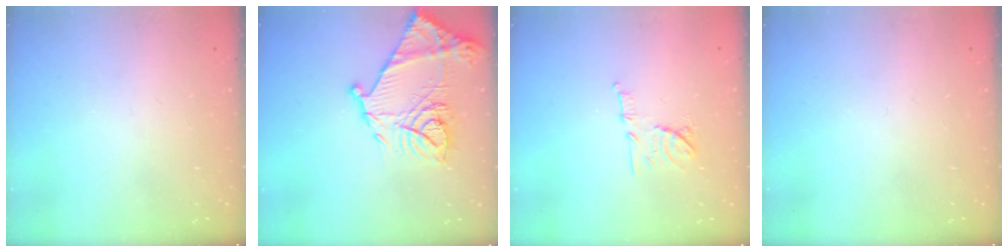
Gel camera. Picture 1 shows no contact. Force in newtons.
{"total": 18.6, "press": 18.5, "slide": 1.9}
{"total": 9.5, "press": 9.5, "slide": 0.8}
{"total": 0.0}